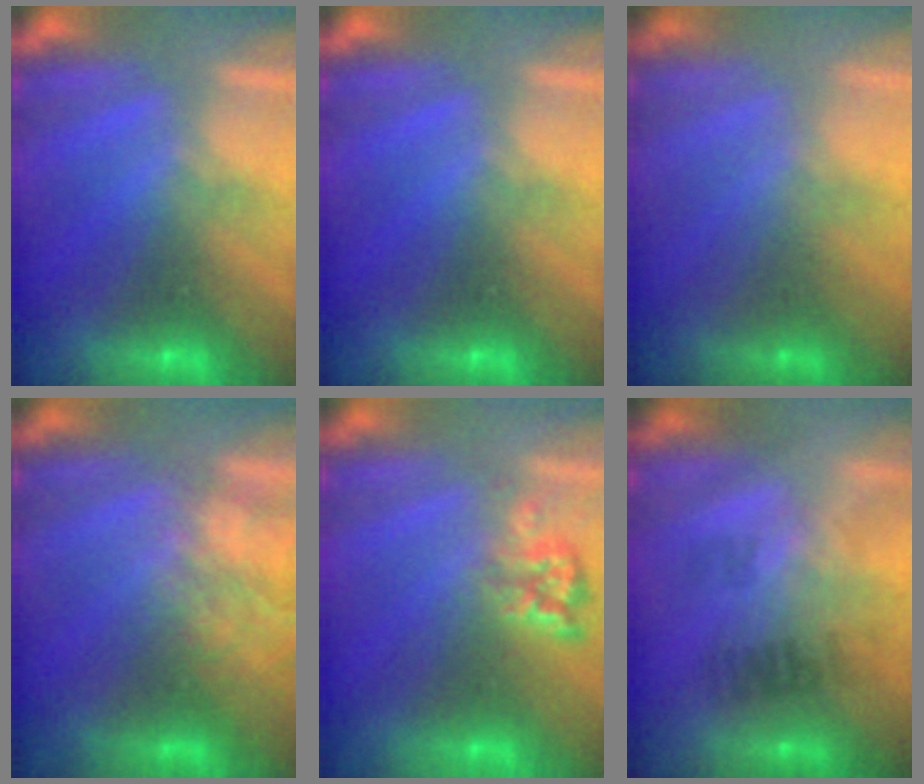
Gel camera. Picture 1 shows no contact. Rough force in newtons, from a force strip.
{"total": 0.0}
{"total": 1.4}
{"total": 2.1}
{"total": 2.4}
{"total": 2.3}